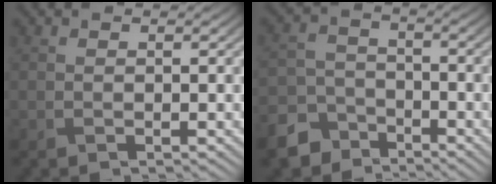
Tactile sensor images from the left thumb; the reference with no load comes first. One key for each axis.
{"total": 6.8, "fx": -5.3, "fy": 3.8, "fz": 1.9, "tx": -0.050, "ty": -0.010, "tz": -0.115}